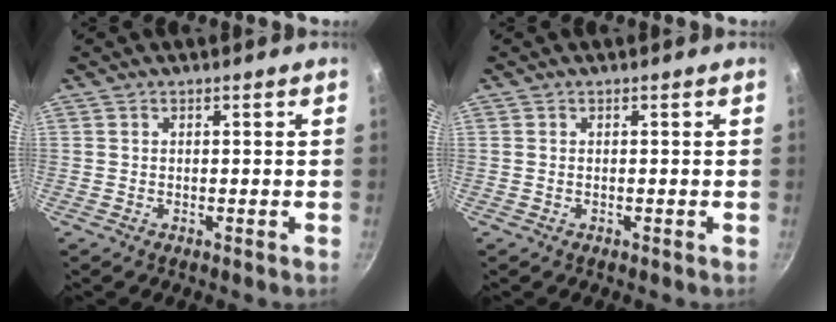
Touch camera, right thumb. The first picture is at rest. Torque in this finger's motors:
{"motor_torque": [-0.09, -0.08, -0.35, -0.27, -0.04]}